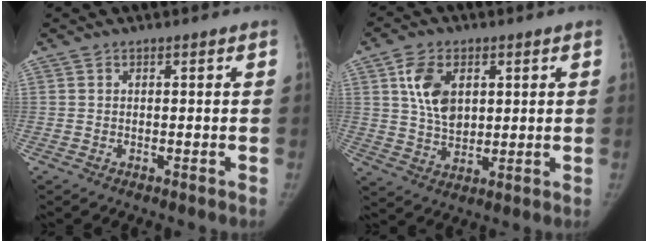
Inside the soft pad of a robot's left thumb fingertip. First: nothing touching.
{"total": 9.8, "force": [2.9, 6.6, 6.6], "torque": [-0.097, -0.015, 0.059]}